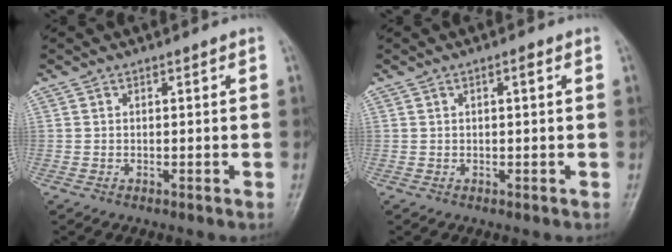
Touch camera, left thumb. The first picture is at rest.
{"total": 1.1, "force": [0.4, 0.2, 1.0], "torque": [-0.017, 0.003, 0.004]}